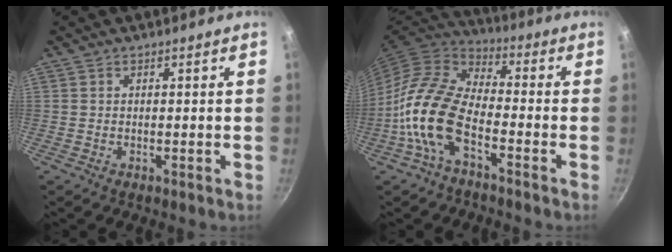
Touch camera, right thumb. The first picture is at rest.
{"total": 14.6, "force": [-5.6, 7.4, 11.3], "torque": [-0.214, 0.043, -0.128]}